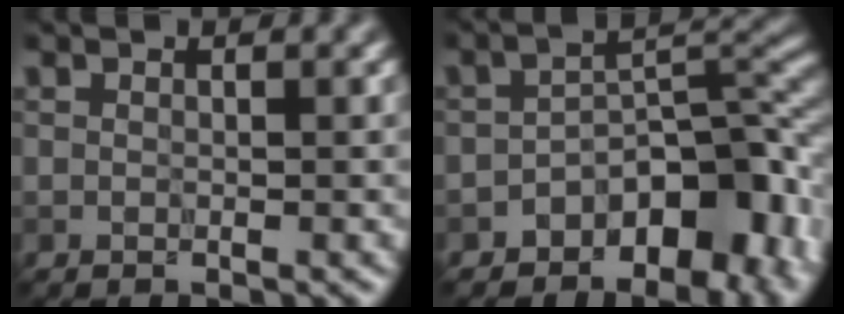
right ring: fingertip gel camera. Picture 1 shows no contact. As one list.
[{"total": 8.4, "force": [-4.9, 4.3, 5.3], "torque": [-0.047, 0.012, -0.087]}]